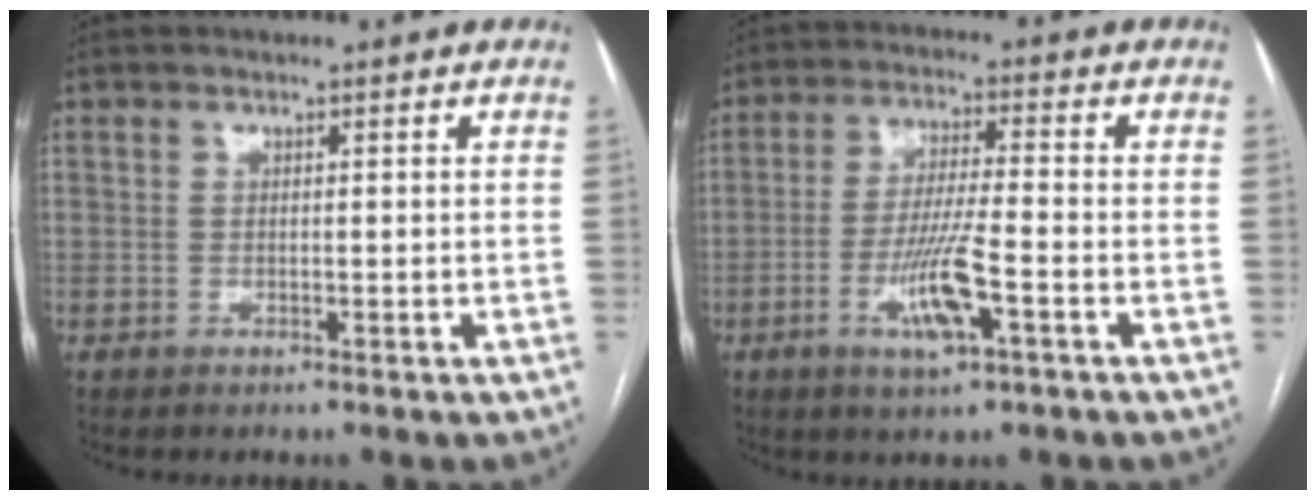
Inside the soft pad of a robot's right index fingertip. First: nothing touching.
{"total": 8.7, "force": [-3.4, 0.8, 8.0], "torque": [-0.157, -0.008, -0.061]}